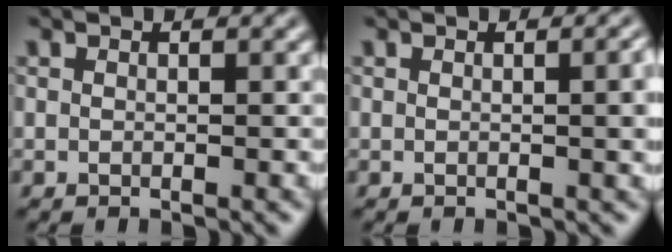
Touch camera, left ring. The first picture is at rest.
{"total": 2.9, "force": [0.2, 1.0, 2.7], "torque": [-0.025, 0.005, -0.001]}